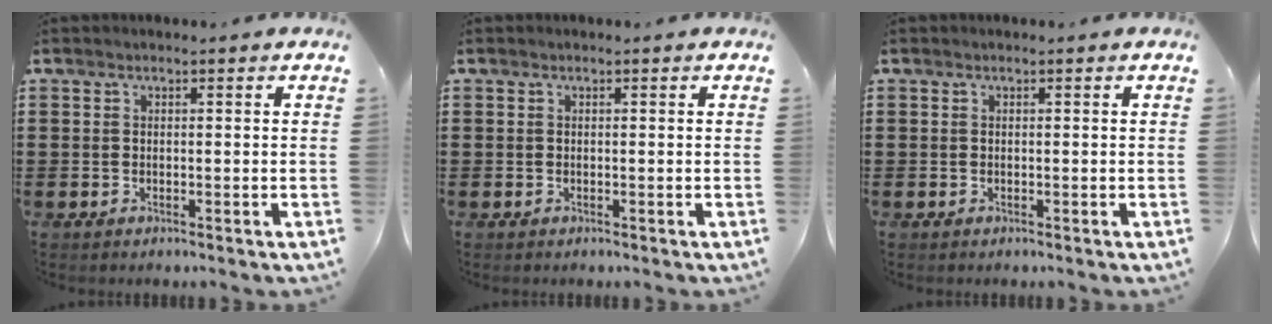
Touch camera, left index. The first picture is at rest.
{"total": 0.0}
{"total": 0.0}